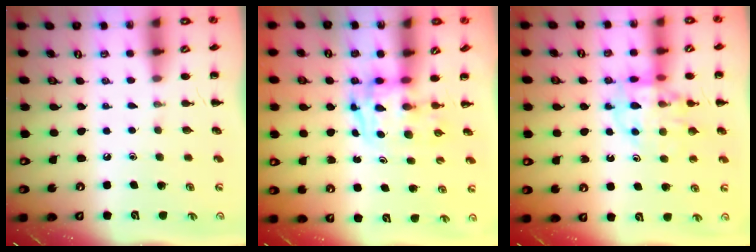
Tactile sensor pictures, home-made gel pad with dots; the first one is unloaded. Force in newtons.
{"total": 3.4, "press": 3.4, "slide": 0.6}
{"total": 13.0, "press": 12.7, "slide": 2.8}